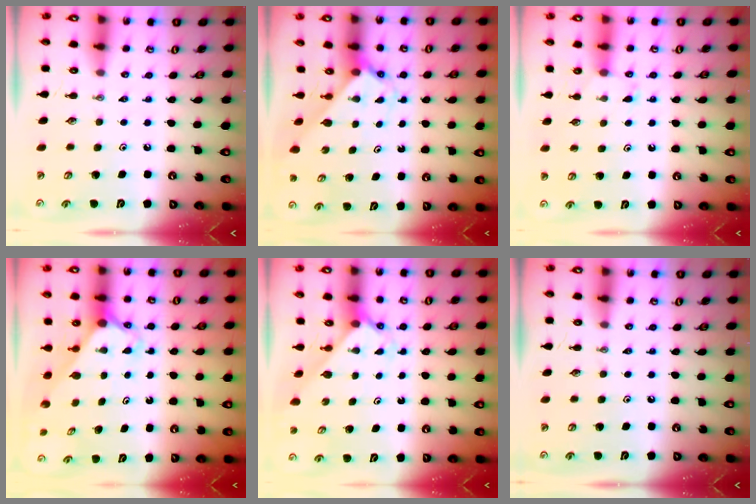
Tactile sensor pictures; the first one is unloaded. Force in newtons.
{"total": 2.2, "press": 2.2, "slide": 0.1}
{"total": 4.6, "press": 4.5, "slide": 0.4}
{"total": 2.4, "press": 2.4, "slide": 0.2}
{"total": 2.5, "press": 2.5, "slide": 0.2}
{"total": 0.0}